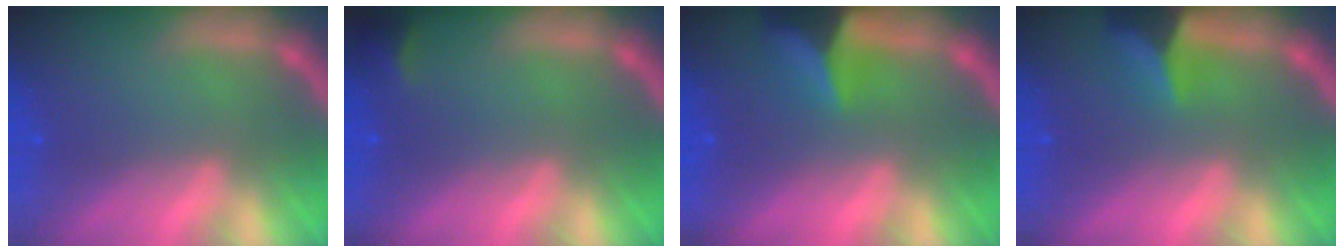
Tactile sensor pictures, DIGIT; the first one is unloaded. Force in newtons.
{"total": 1.4}
{"total": 5.0}
{"total": 4.0}